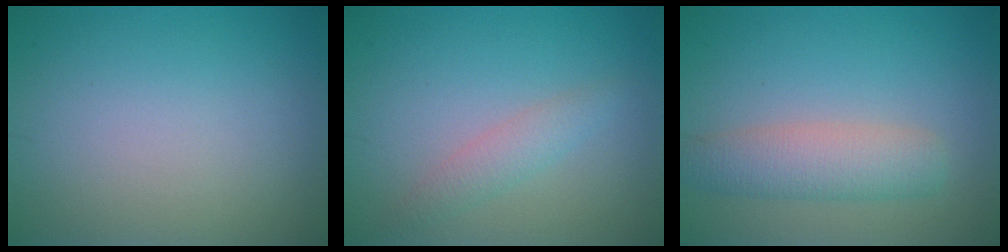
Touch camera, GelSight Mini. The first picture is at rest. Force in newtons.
{"total": 1.9, "press": 1.9, "slide": 0.1}
{"total": 3.2, "press": 3.2, "slide": 0.3}